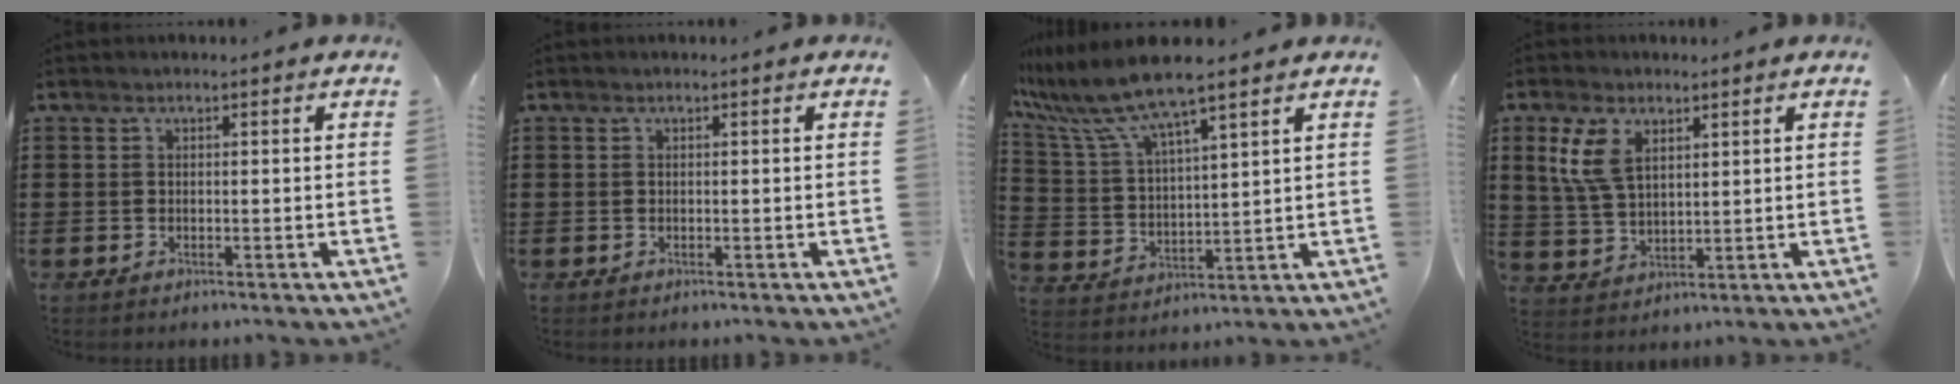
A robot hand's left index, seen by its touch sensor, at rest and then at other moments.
{"total": 0.0}
{"total": 8.7, "force": [7.3, 0.4, 4.7], "torque": [-0.119, -0.035, 0.125]}
{"total": 7.0, "force": [3.4, 3.8, 4.9], "torque": [-0.115, 0.008, 0.061]}